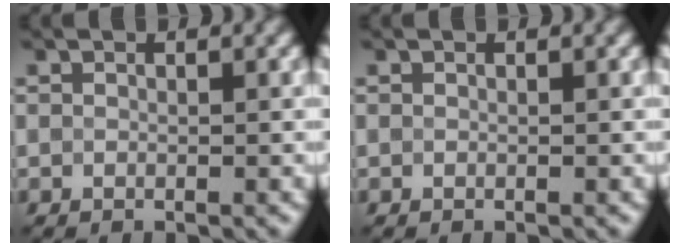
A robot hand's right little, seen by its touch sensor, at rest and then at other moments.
{"total": 0.0}